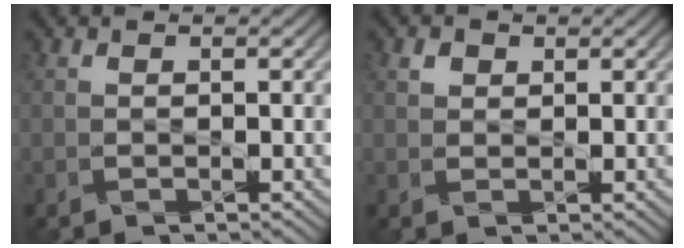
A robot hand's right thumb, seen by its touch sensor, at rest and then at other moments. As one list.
[{"total": 1.2, "force": [0.7, 0.9, 0.4], "torque": [-0.009, 0.000, 0.013]}]